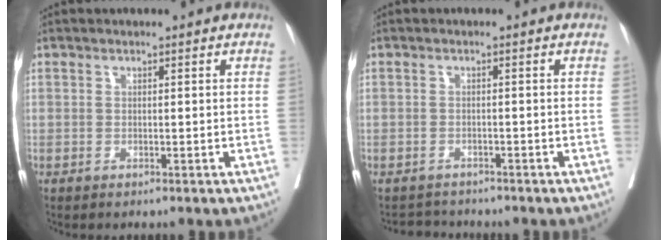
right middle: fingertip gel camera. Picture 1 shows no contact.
{"total": 2.7, "force": [-2.5, 0.7, -0.7], "torque": [0.013, -0.008, -0.040]}